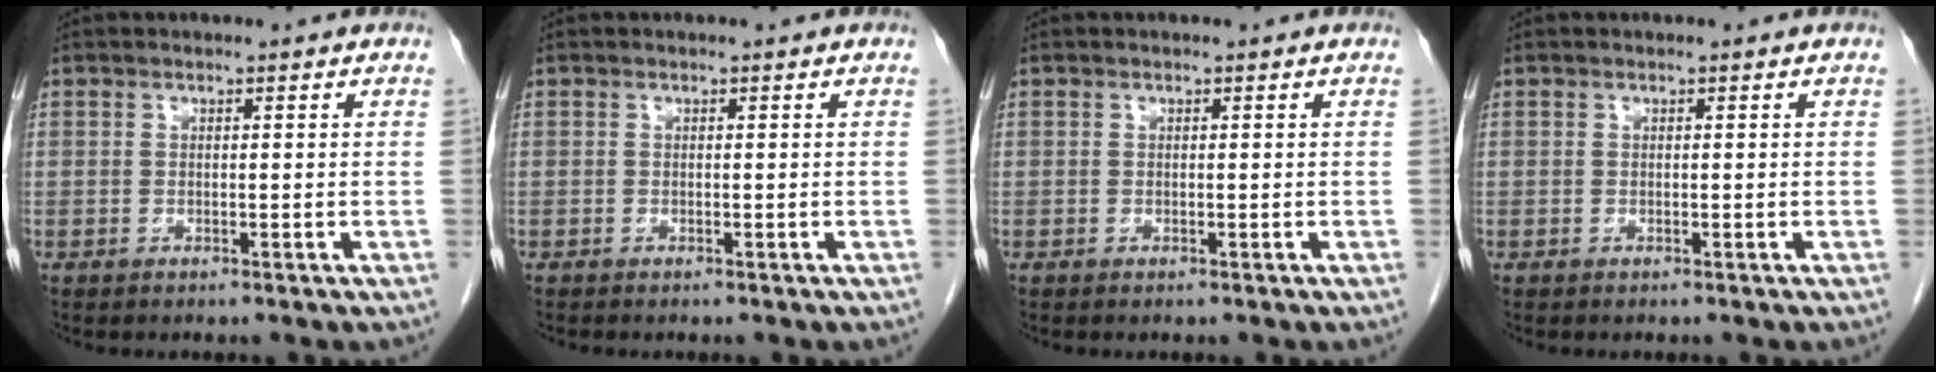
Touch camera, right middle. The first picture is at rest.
{"total": 0.0}
{"total": 0.0}
{"total": 0.0}